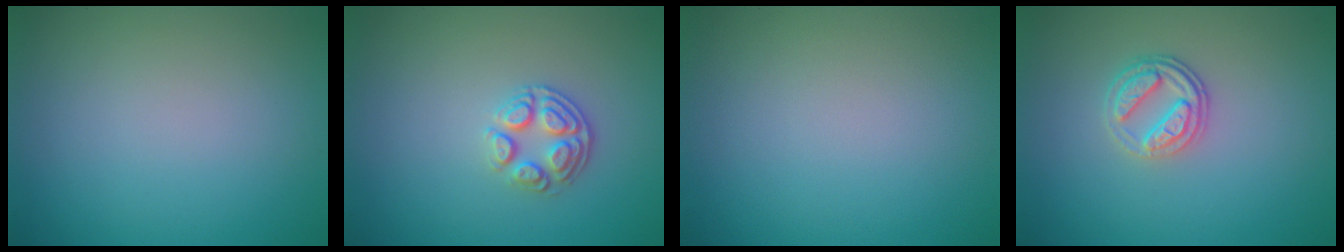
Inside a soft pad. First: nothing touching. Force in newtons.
{"total": 2.8, "press": 2.6, "slide": 1.2}
{"total": 0.0}
{"total": 2.8, "press": 2.4, "slide": 1.3}